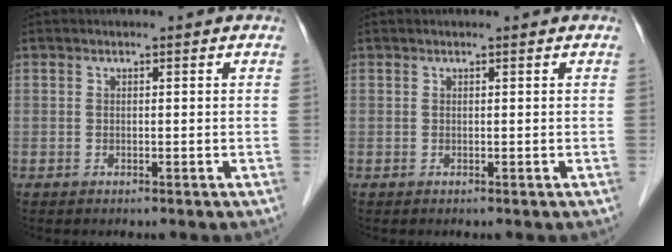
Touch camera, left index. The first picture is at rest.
{"total": 0.0}